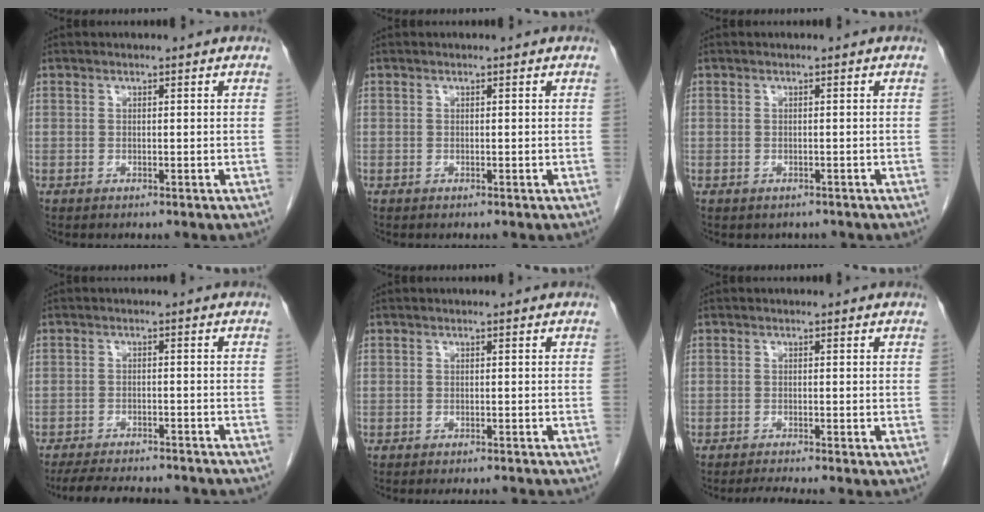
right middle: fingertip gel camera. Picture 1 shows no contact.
{"total": 0.0}
{"total": 1.5, "force": [-1.2, 0.8, 0.1], "torque": [-0.008, -0.003, -0.015]}
{"total": 15.2, "force": [-13.5, 3.4, 6.1], "torque": [-0.118, -0.013, -0.173]}
{"total": 3.4, "force": [-3.3, -0.1, 0.6], "torque": [-0.005, -0.013, -0.039]}
{"total": 2.3, "force": [-1.9, -1.0, 0.7], "torque": [-0.021, -0.012, -0.035]}